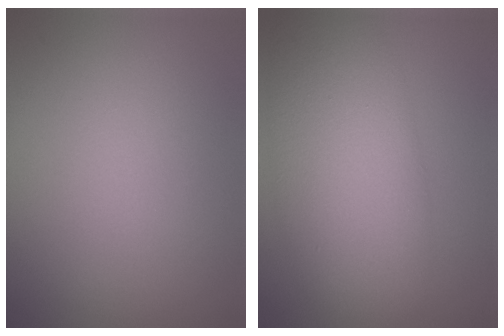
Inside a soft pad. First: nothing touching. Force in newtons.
{"total": 9.1, "press": 9.1, "slide": 0.2}